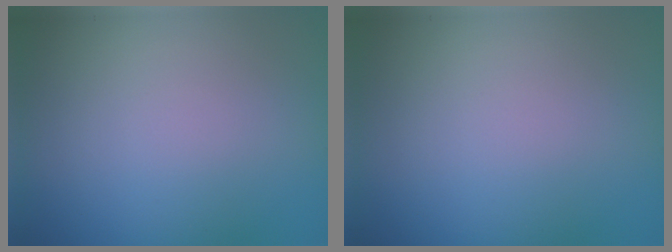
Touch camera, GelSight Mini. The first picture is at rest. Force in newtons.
{"total": 0.0}